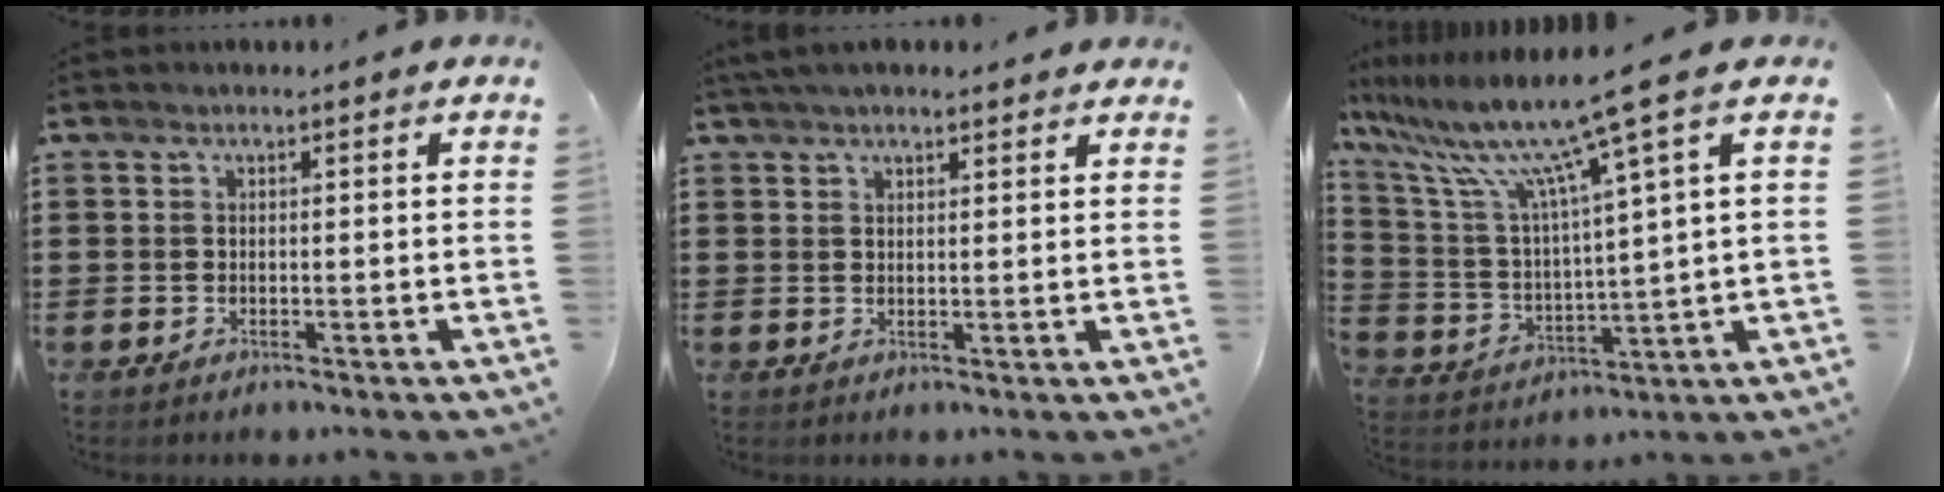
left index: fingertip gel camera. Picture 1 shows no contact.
{"total": 3.2, "force": [2.7, 0.7, 1.6], "torque": [-0.037, 0.003, 0.051]}
{"total": 12.2, "force": [8.2, 0.0, 9.0], "torque": [-0.212, -0.043, 0.126]}